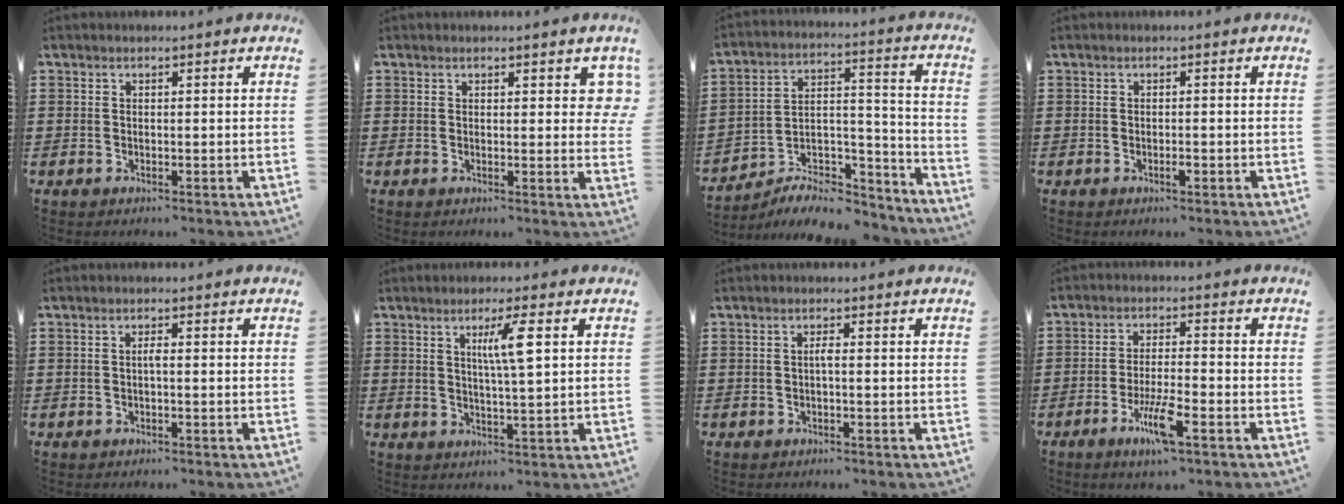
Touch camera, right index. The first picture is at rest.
{"total": 2.4, "force": [1.4, 1.2, 1.5], "torque": [-0.009, -0.001, 0.020]}
{"total": 7.5, "force": [-6.6, 2.6, 2.5], "torque": [-0.037, 0.018, -0.125]}
{"total": 1.2, "force": [-0.6, 0.4, 1.0], "torque": [-0.020, -0.004, -0.009]}
{"total": 1.1, "force": [-0.2, 0.1, 1.0], "torque": [-0.021, 0.000, -0.005]}
{"total": 5.1, "force": [1.7, 0.3, 4.8], "torque": [-0.089, 0.000, 0.022]}
{"total": 1.1, "force": [-0.2, 0.1, 1.1], "torque": [-0.023, -0.001, -0.004]}
{"total": 6.5, "force": [-3.5, 1.0, 5.4], "torque": [-0.112, -0.009, -0.065]}